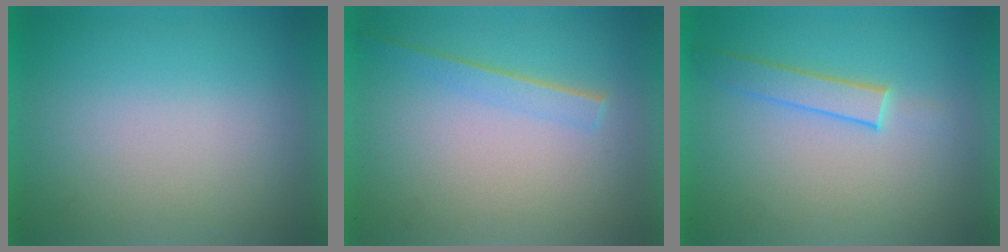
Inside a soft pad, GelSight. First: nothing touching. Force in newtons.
{"total": 1.6}
{"total": 1.9}